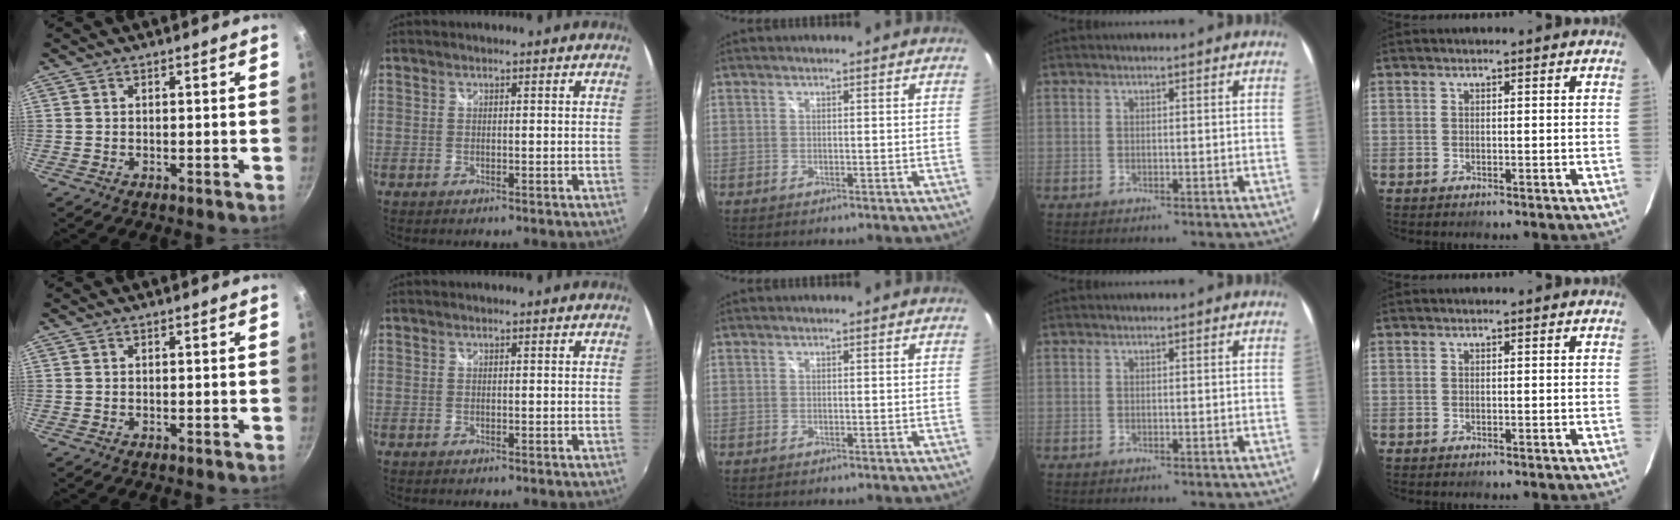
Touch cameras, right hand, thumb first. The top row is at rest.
{}